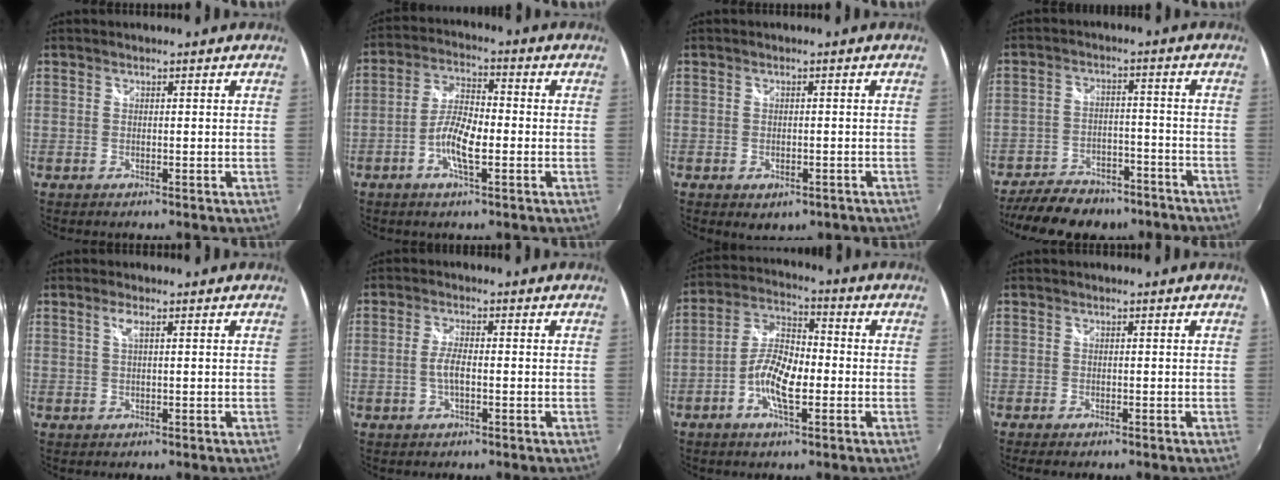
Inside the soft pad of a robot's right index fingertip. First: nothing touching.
{"total": 7.2, "force": [-2.5, 2.2, 6.4], "torque": [-0.133, 0.008, -0.051]}
{"total": 3.7, "force": [-1.8, 2.5, 2.1], "torque": [-0.041, -0.010, -0.018]}
{"total": 17.9, "force": [-15.0, 7.5, 6.3], "torque": [-0.147, 0.021, -0.190]}
{"total": 1.6, "force": [0.6, 0.1, 1.5], "torque": [-0.027, 0.002, 0.008]}
{"total": 3.2, "force": [-0.8, 0.8, 2.9], "torque": [-0.062, 0.001, -0.015]}
{"total": 9.3, "force": [-2.9, 3.6, 8.1], "torque": [-0.170, 0.010, -0.060]}
{"total": 2.2, "force": [-1.7, 0.7, 1.1], "torque": [-0.024, -0.012, -0.031]}